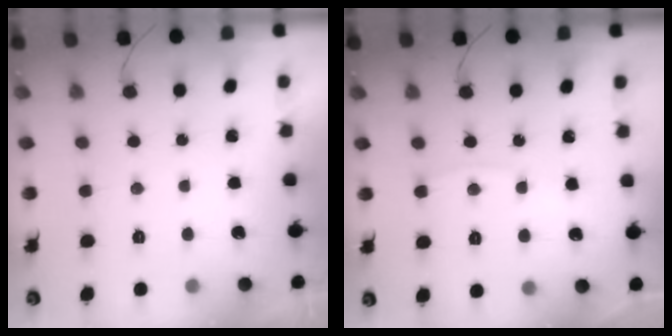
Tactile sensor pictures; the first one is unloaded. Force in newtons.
{"total": 4.4, "press": 4.3, "slide": 0.7}